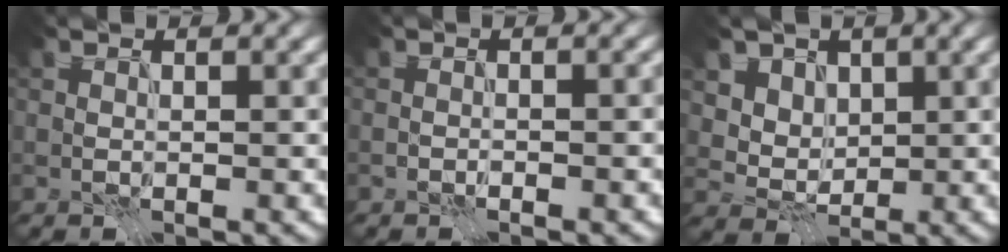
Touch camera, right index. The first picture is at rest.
{"total": 0.8, "force": [-0.4, 0.1, 0.7], "torque": [-0.001, 0.006, -0.009]}
{"total": 4.2, "force": [2.3, 3.3, 1.3], "torque": [-0.045, -0.022, 0.066]}